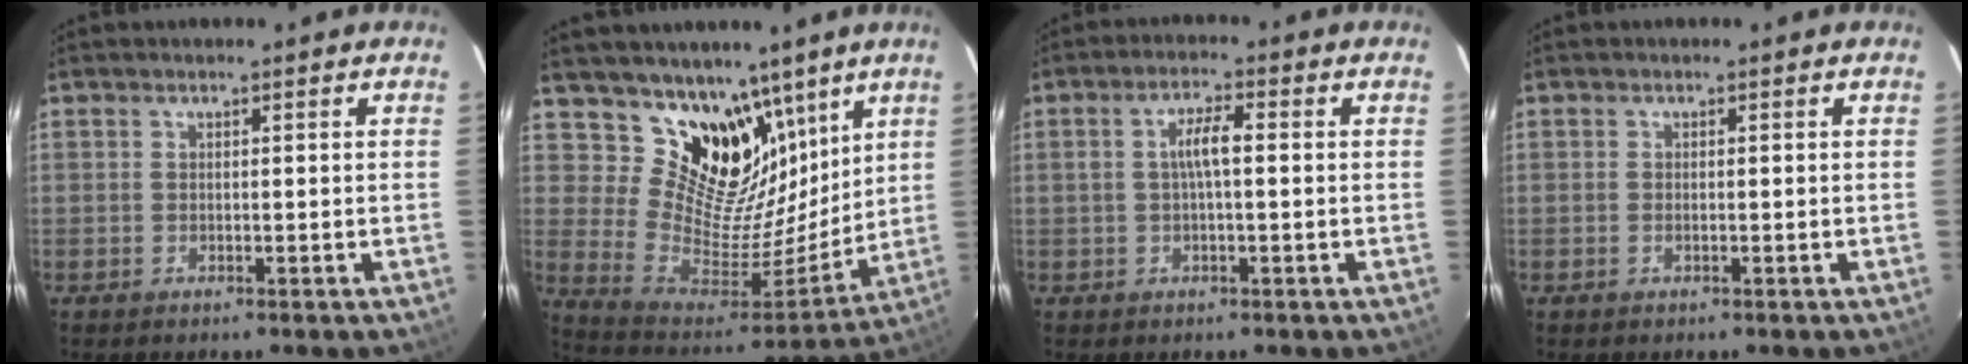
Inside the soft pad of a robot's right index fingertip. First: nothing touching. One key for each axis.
{"total": 18.3, "fx": 12.1, "fy": 11.0, "fz": 8.1, "tx": -0.153, "ty": -0.033, "tz": 0.228}
{"total": 4.3, "fx": 0.2, "fy": 1.0, "fz": 4.2, "tx": -0.078, "ty": 0.009, "tz": 0.006}
{"total": 0.7, "fx": -0.2, "fy": 0.1, "fz": 0.6, "tx": -0.013, "ty": 0.002, "tz": -0.004}